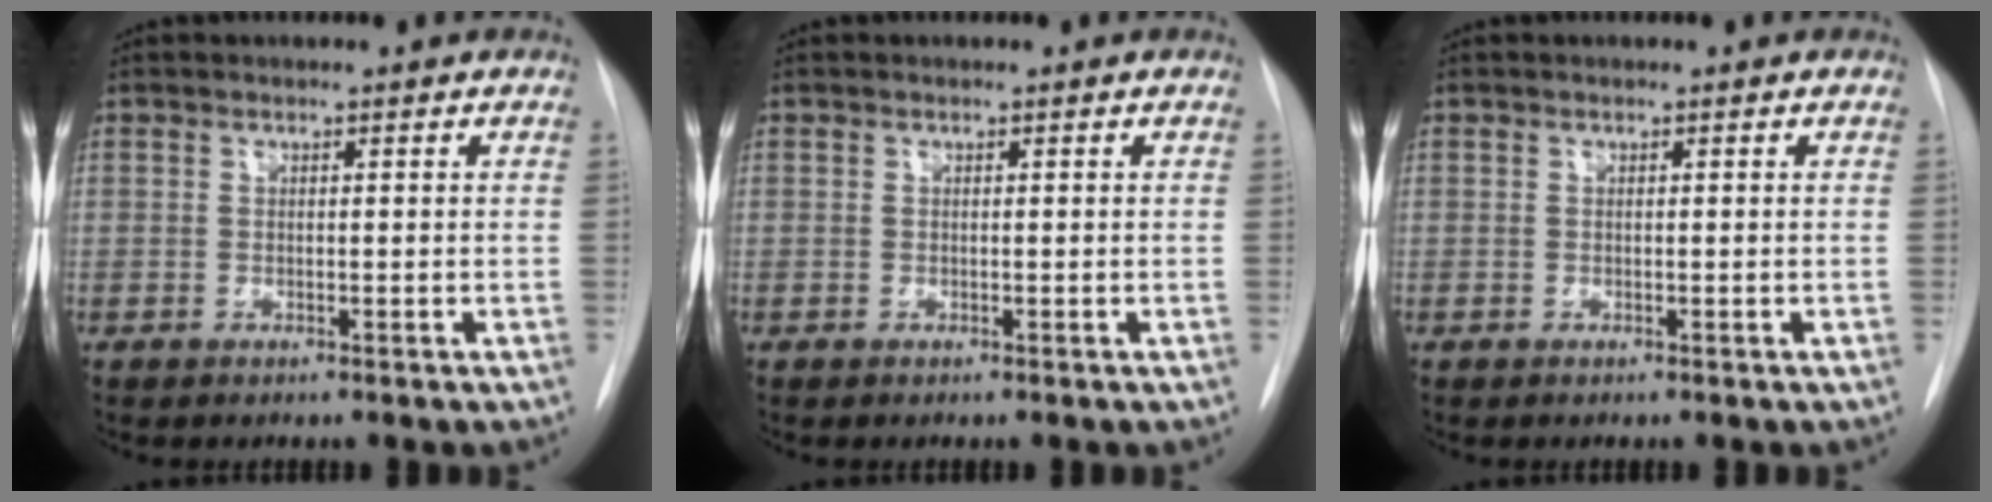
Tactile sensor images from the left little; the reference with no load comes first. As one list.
[{"total": 0.0}, {"total": 0.0}]